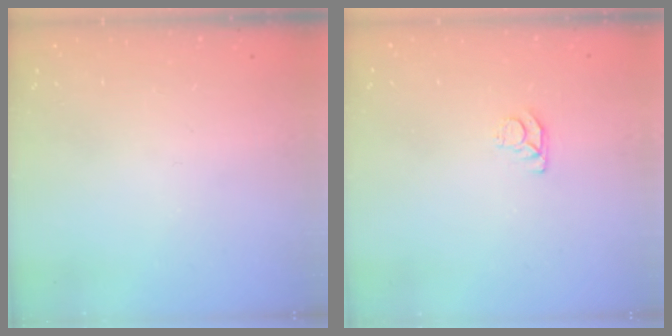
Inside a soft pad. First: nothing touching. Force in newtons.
{"total": 3.6, "press": 3.6, "slide": 0.4}